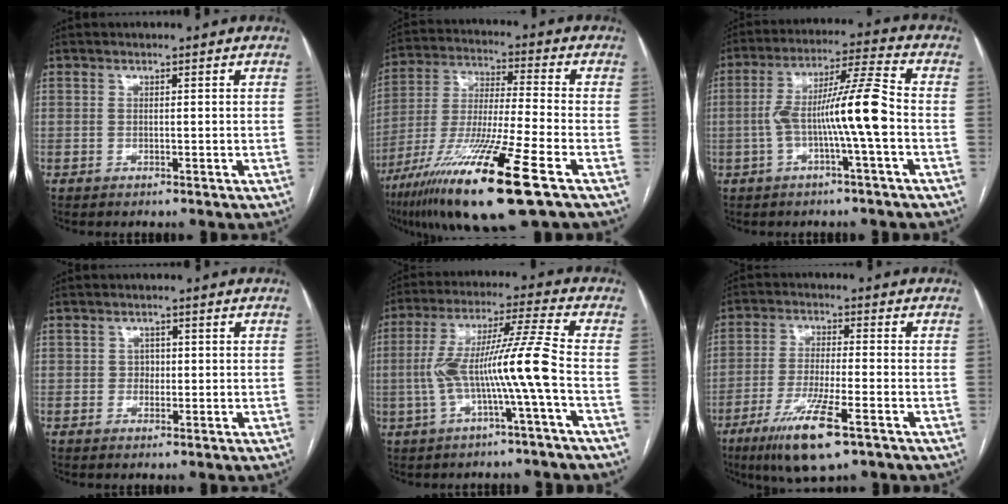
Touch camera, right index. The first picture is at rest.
{"total": 20.0, "force": [-10.9, 0.5, 16.7], "torque": [-0.322, -0.052, -0.198]}
{"total": 10.8, "force": [-2.1, -0.3, 10.6], "torque": [-0.192, 0.023, -0.040]}
{"total": 1.5, "force": [0.0, 1.3, 0.7], "torque": [-0.007, 0.004, -0.001]}
{"total": 11.3, "force": [-2.5, -1.2, 11.0], "torque": [-0.214, 0.026, -0.047]}
{"total": 11.0, "force": [-6.2, 1.2, 9.0], "torque": [-0.177, -0.027, -0.106]}